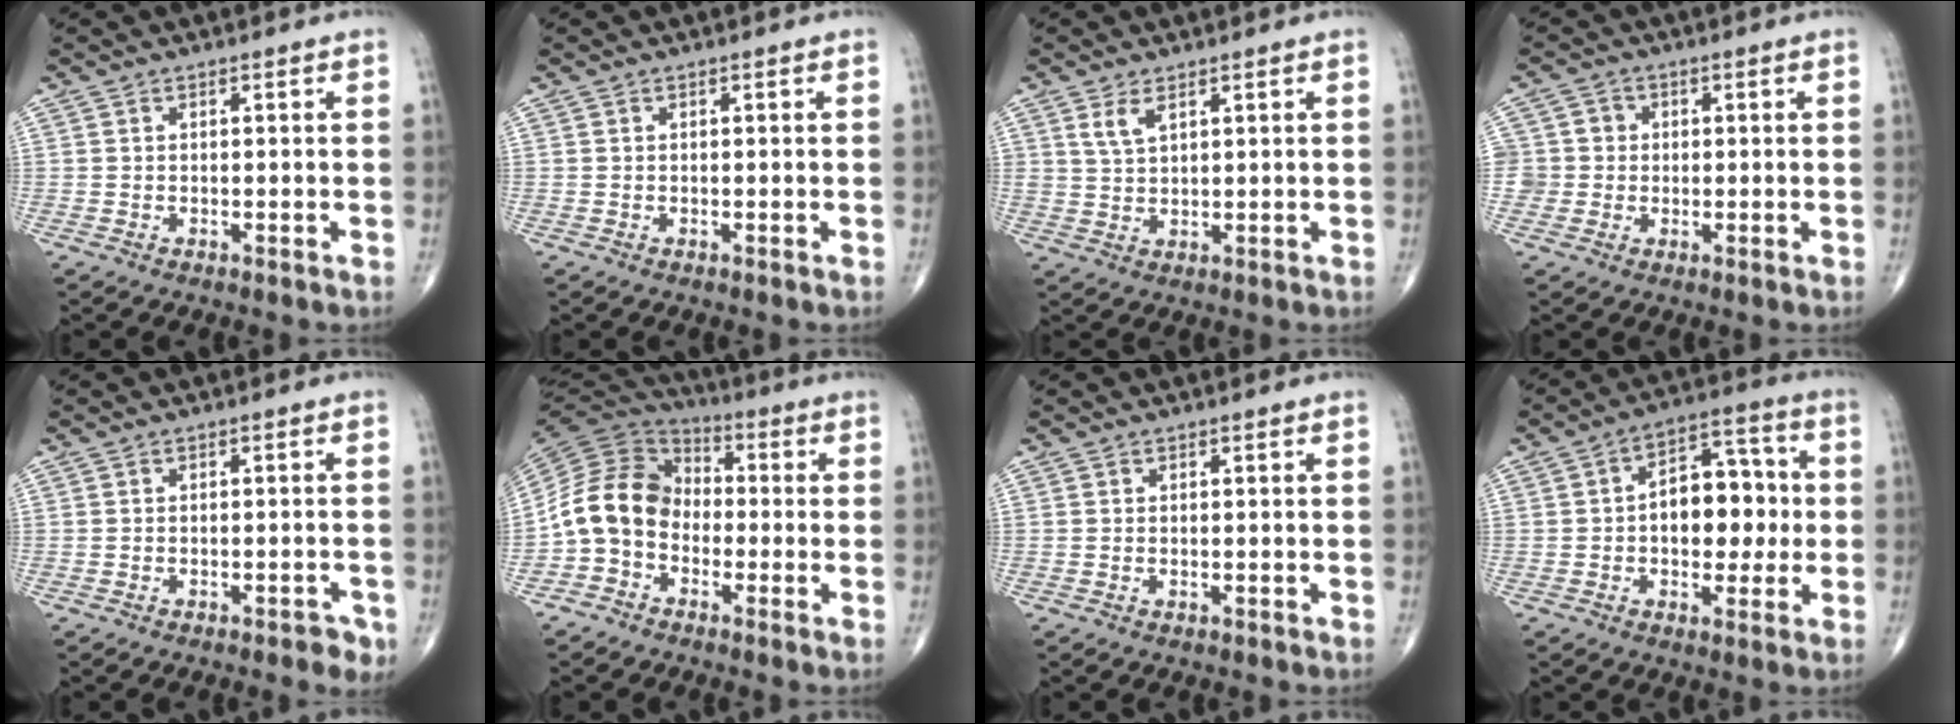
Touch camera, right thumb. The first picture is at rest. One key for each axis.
{"total": 0.0}
{"total": 3.3, "fx": 1.9, "fy": 1.5, "fz": 2.2, "tx": -0.043, "ty": -0.009, "tz": 0.044}
{"total": 4.5, "fx": 0.0, "fy": 4.4, "fz": 0.4, "tx": 0.026, "ty": 0.009, "tz": -0.005}
{"total": 3.9, "fx": -2.2, "fy": 1.5, "fz": 2.8, "tx": -0.027, "ty": 0.009, "tz": -0.025}
{"total": 12.0, "fx": -3.0, "fy": 9.5, "fz": 6.6, "tx": -0.116, "ty": 0.052, "tz": -0.075}
{"total": 0.0}
{"total": 12.3, "fx": -0.3, "fy": 7.7, "fz": 9.5, "tx": -0.097, "ty": 0.031, "tz": -0.009}